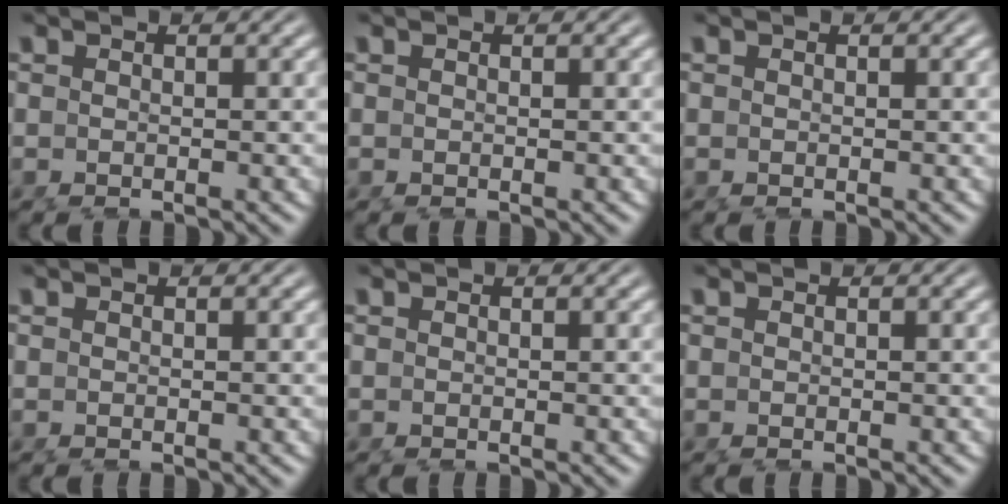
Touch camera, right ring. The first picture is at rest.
{"total": 0.0}
{"total": 0.0}
{"total": 0.0}
{"total": 0.0}
{"total": 0.0}